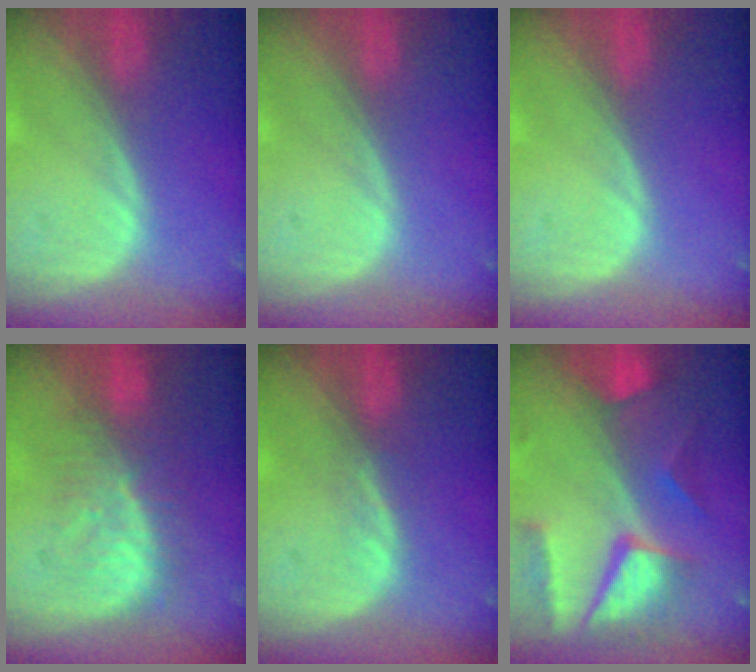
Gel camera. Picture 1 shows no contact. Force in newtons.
{"total": 0.0}
{"total": 0.0}
{"total": 8.2, "press": 8.0, "slide": 1.6}
{"total": 1.5, "press": 1.5, "slide": 0.2}
{"total": 10.4, "press": 8.6, "slide": 5.8}